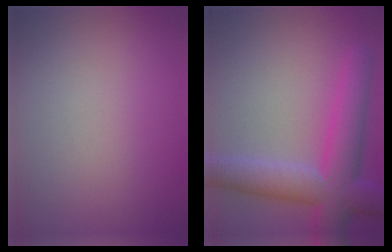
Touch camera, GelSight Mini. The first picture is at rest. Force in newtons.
{"total": 7.5, "press": 7.5, "slide": 0.4}